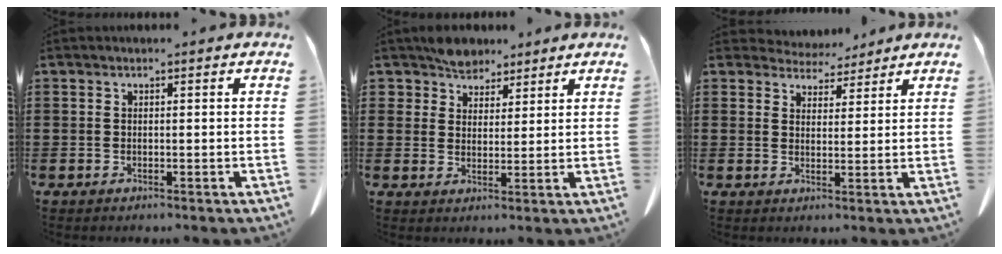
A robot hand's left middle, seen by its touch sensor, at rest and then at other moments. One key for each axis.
{"total": 4.7, "fx": 4.1, "fy": 2.2, "fz": 0.4, "tx": -0.027, "ty": -0.003, "tz": 0.081}
{"total": 4.7, "fx": 4.4, "fy": 1.4, "fz": 0.4, "tx": -0.015, "ty": -0.016, "tz": 0.081}